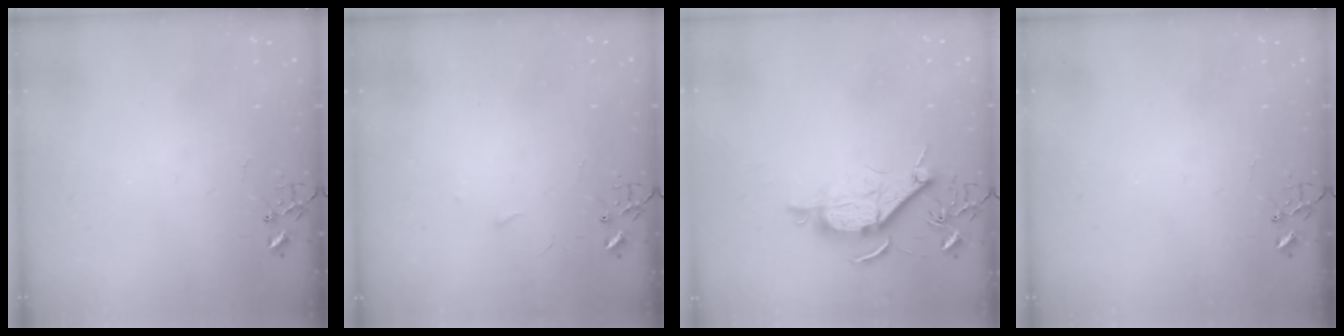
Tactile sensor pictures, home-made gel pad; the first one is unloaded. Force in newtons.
{"total": 3.4, "press": 3.3, "slide": 0.4}
{"total": 9.3, "press": 9.2, "slide": 1.1}
{"total": 0.0}